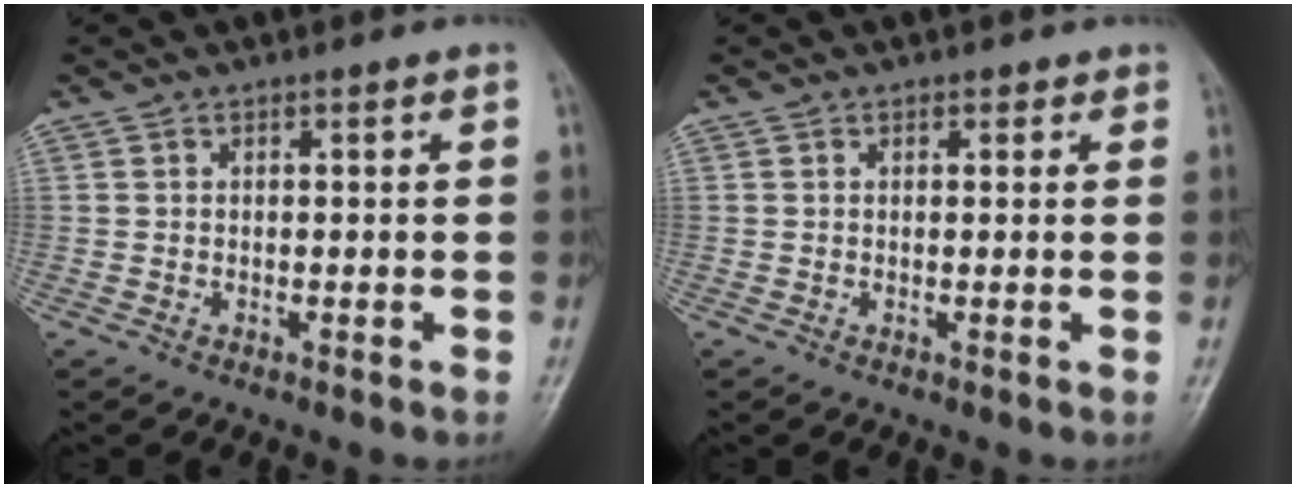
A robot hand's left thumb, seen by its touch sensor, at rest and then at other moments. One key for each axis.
{"total": 1.1, "fx": 0.7, "fy": 0.8, "fz": 0.4, "tx": 0.007, "ty": -0.002, "tz": 0.004}